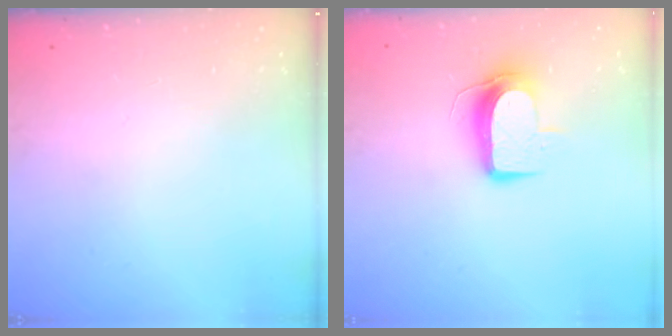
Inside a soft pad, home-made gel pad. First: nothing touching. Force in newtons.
{"total": 9.7, "press": 9.7, "slide": 0.8}